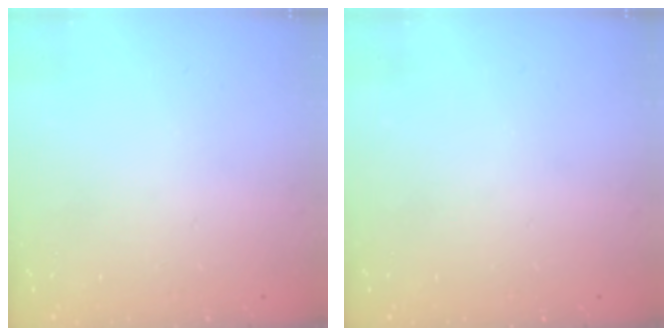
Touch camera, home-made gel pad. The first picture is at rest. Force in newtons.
{"total": 0.0}